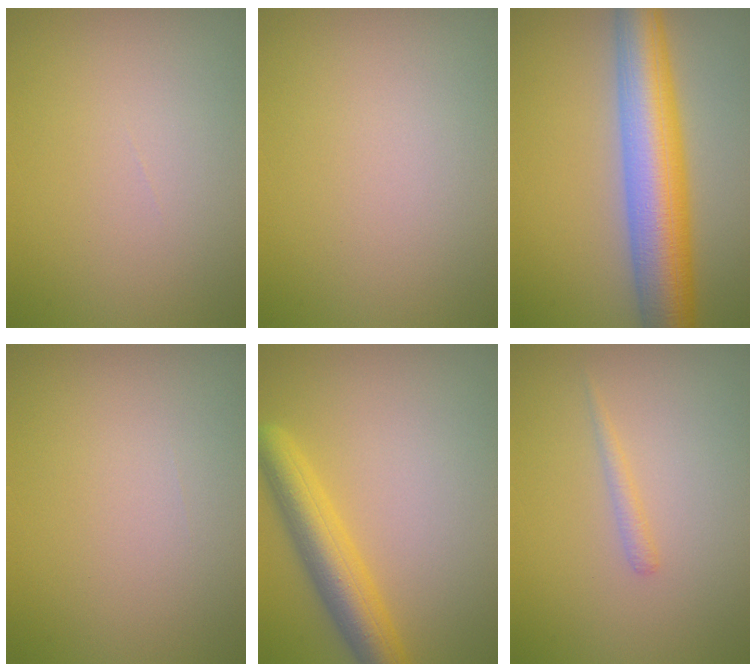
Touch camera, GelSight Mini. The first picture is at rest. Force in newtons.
{"total": 0.0}
{"total": 9.2, "press": 9.2, "slide": 0.3}
{"total": 0.0}
{"total": 5.3, "press": 5.2, "slide": 0.2}
{"total": 0.9, "press": 0.9, "slide": 0.1}